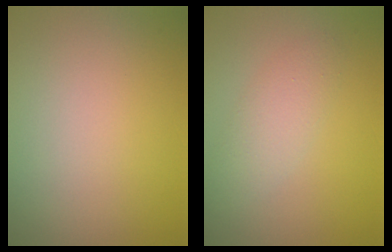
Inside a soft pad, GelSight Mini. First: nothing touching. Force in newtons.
{"total": 2.3, "press": 2.3, "slide": 0.0}